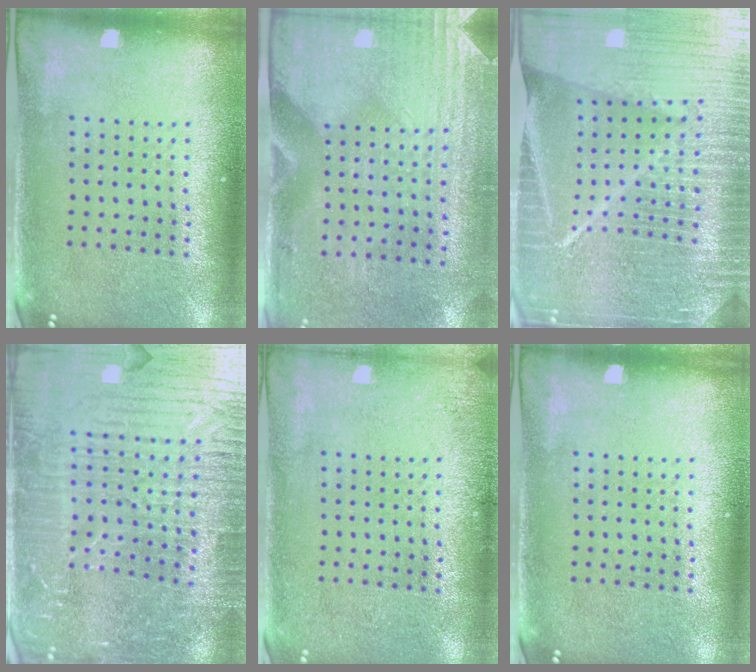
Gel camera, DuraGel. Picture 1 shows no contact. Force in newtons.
{"total": 2.9, "press": 2.5, "slide": 1.5}
{"total": 6.9, "press": 5.9, "slide": 3.6}
{"total": 5.3, "press": 4.9, "slide": 1.9}
{"total": 1.3, "press": 1.3, "slide": 0.2}
{"total": 0.0}